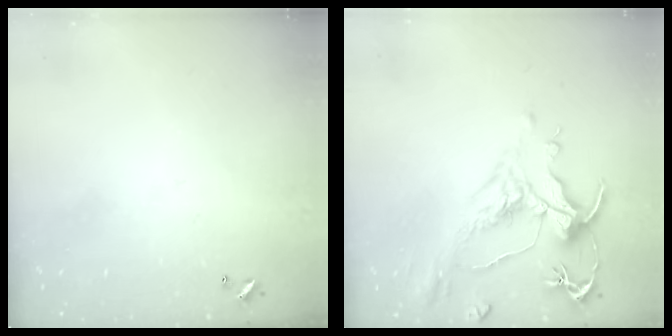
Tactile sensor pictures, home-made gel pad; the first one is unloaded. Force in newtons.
{"total": 1.5, "press": 0.5, "slide": 1.4}